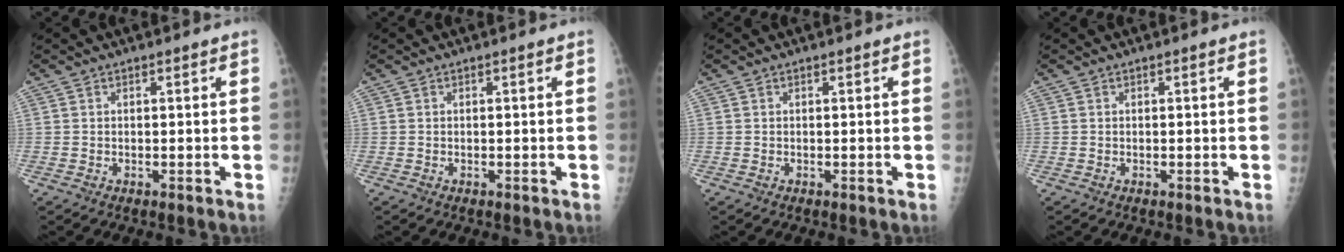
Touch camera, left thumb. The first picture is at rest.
{"total": 0.0}
{"total": 0.0}
{"total": 0.0}